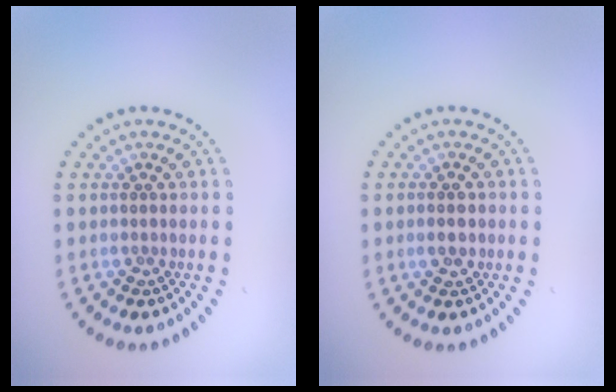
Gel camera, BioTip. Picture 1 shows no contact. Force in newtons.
{"total": 2.2, "press": 2.2, "slide": 0.1}